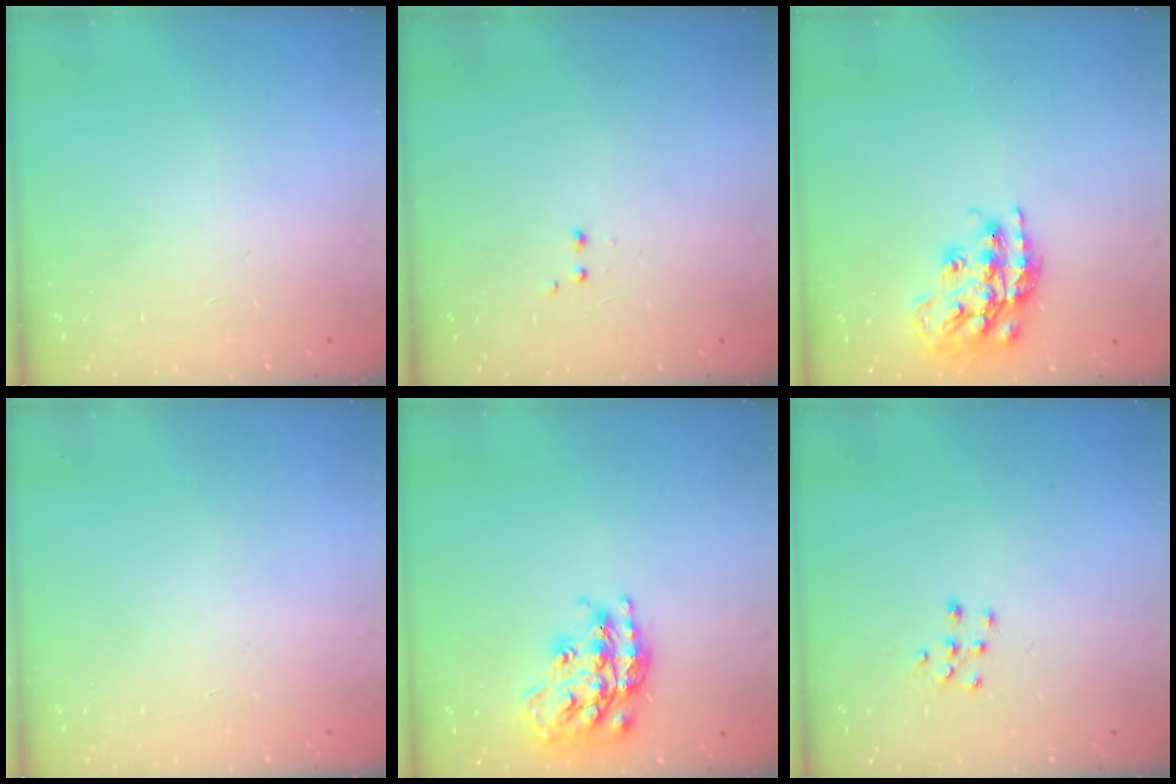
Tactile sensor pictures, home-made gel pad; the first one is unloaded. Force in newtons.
{"total": 1.9, "press": 1.8, "slide": 0.5}
{"total": 17.8, "press": 17.7, "slide": 1.3}
{"total": 0.0}
{"total": 20.0, "press": 19.9, "slide": 1.3}
{"total": 6.8, "press": 6.8, "slide": 0.4}